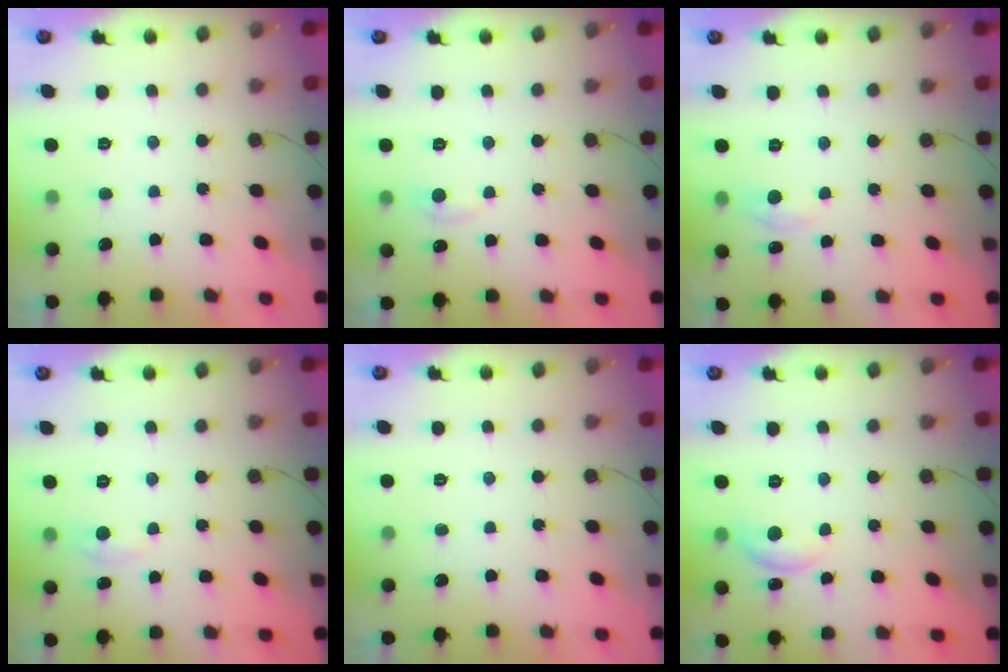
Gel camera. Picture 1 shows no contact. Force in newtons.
{"total": 5.8, "press": 5.7, "slide": 0.7}
{"total": 5.8, "press": 5.8, "slide": 0.8}
{"total": 3.3, "press": 3.3, "slide": 0.4}
{"total": 0.0}
{"total": 8.1, "press": 8.1, "slide": 0.5}